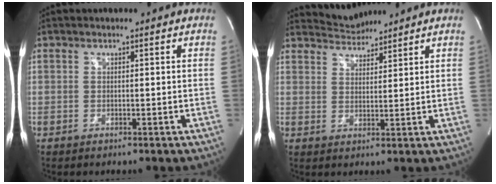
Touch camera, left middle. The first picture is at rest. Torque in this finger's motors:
{"motor_torque": [0.11, -0.09, -0.14, -0.02]}